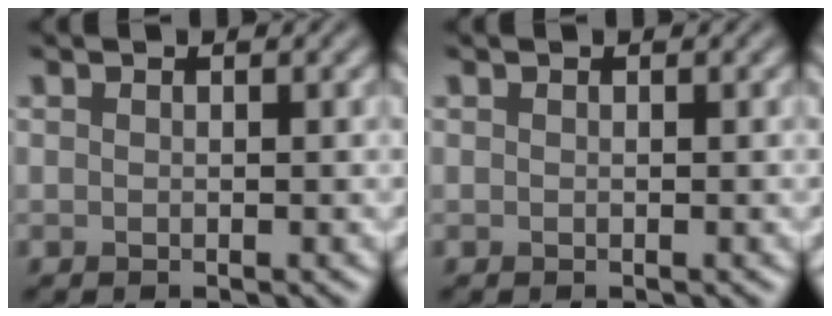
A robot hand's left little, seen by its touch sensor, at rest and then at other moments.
{"total": 0.0}